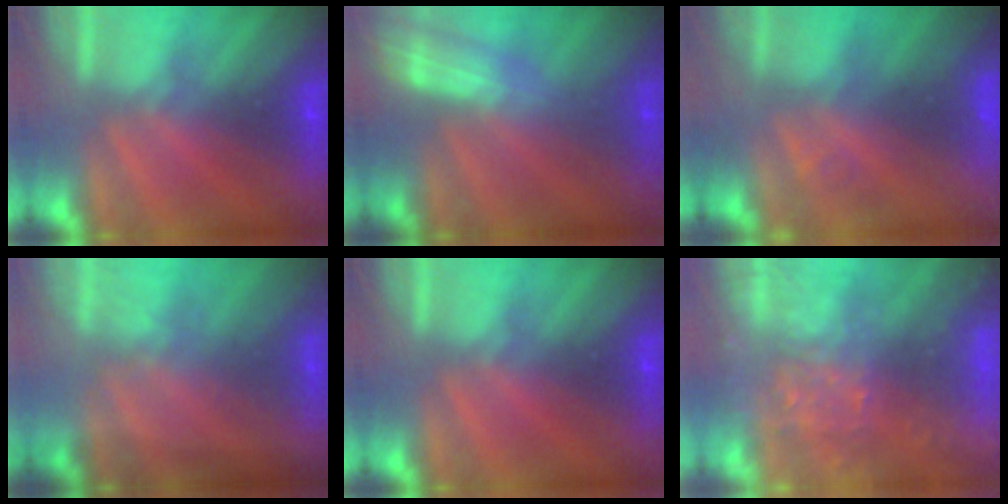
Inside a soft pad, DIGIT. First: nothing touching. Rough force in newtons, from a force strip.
{"total": 2.4}
{"total": 4.6}
{"total": 1.3}
{"total": 0.0}
{"total": 7.6}